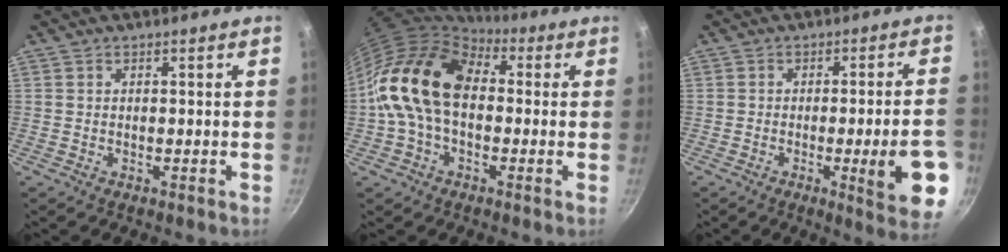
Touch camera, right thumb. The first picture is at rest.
{"total": 16.3, "force": [0.7, 11.2, 11.9], "torque": [-0.189, 0.033, -0.005]}
{"total": 12.2, "force": [-3.9, 2.1, 11.3], "torque": [-0.133, 0.018, -0.047]}